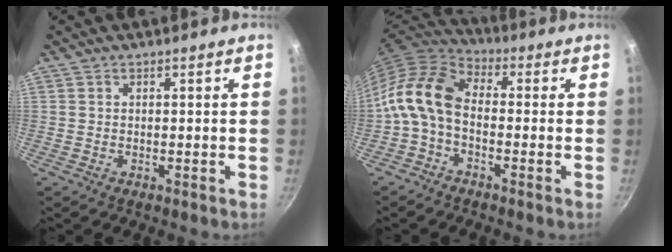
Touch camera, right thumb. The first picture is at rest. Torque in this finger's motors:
{"motor_torque": [0.10, 0.72, 0.72, -0.71, 0.36]}